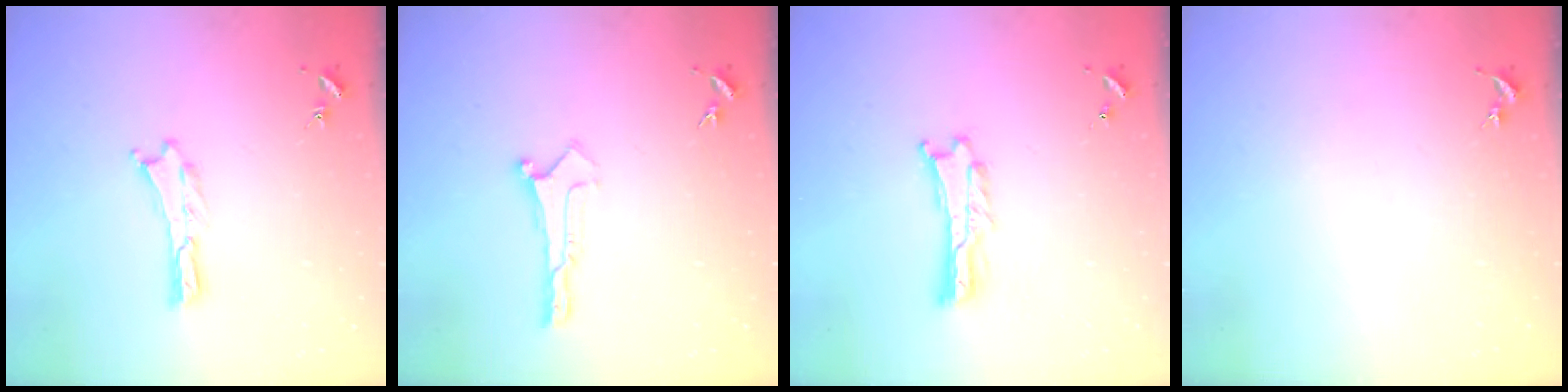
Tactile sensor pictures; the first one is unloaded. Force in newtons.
{"total": 0.0}
{"total": 0.8, "press": 0.8, "slide": 0.2}
{"total": 0.0}